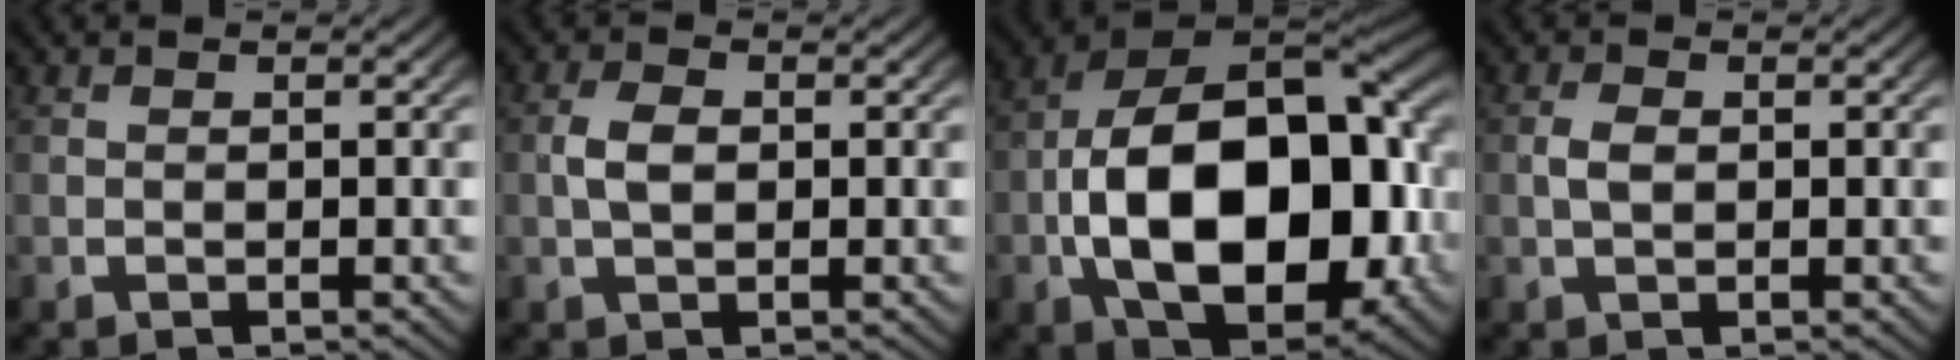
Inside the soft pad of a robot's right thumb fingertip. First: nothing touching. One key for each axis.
{"total": 2.2, "fx": 0.1, "fy": 1.4, "fz": 1.7, "tx": -0.038, "ty": -0.003, "tz": 0.004}
{"total": 22.2, "fx": -2.2, "fy": 14.1, "fz": 17.1, "tx": -0.324, "ty": -0.064, "tz": -0.006}
{"total": 1.3, "fx": 0.1, "fy": 0.8, "fz": 1.0, "tx": -0.025, "ty": -0.003, "tz": 0.004}